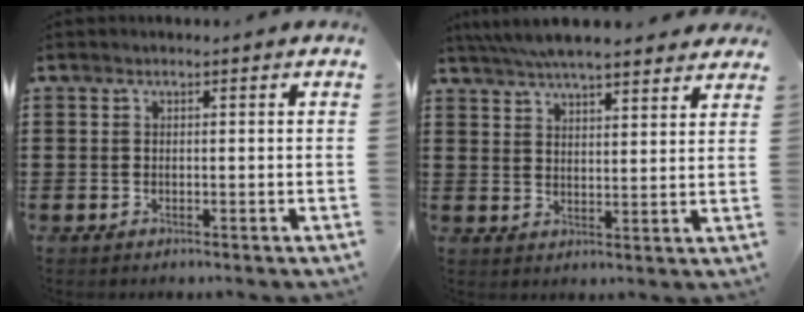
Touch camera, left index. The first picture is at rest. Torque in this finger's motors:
{"motor_torque": [2.14, 0.00, 0.38, 0.02]}